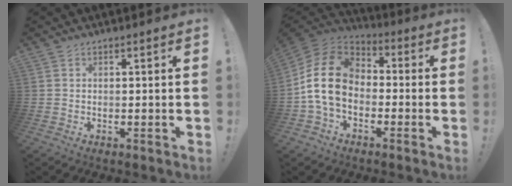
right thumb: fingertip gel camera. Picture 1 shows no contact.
{"total": 16.5, "force": [-0.4, 11.6, 11.7], "torque": [-0.220, 0.022, 0.001]}